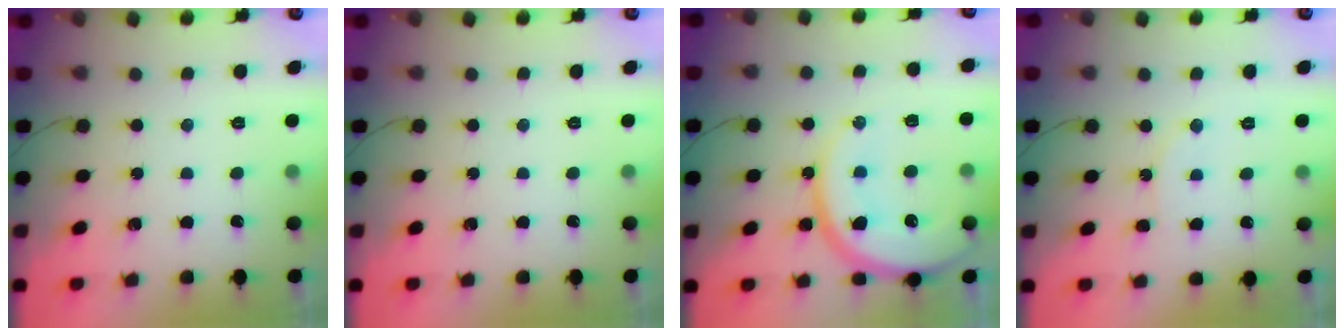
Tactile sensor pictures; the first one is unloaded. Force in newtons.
{"total": 0.0}
{"total": 18.7, "press": 18.6, "slide": 1.8}
{"total": 6.7, "press": 6.3, "slide": 2.3}